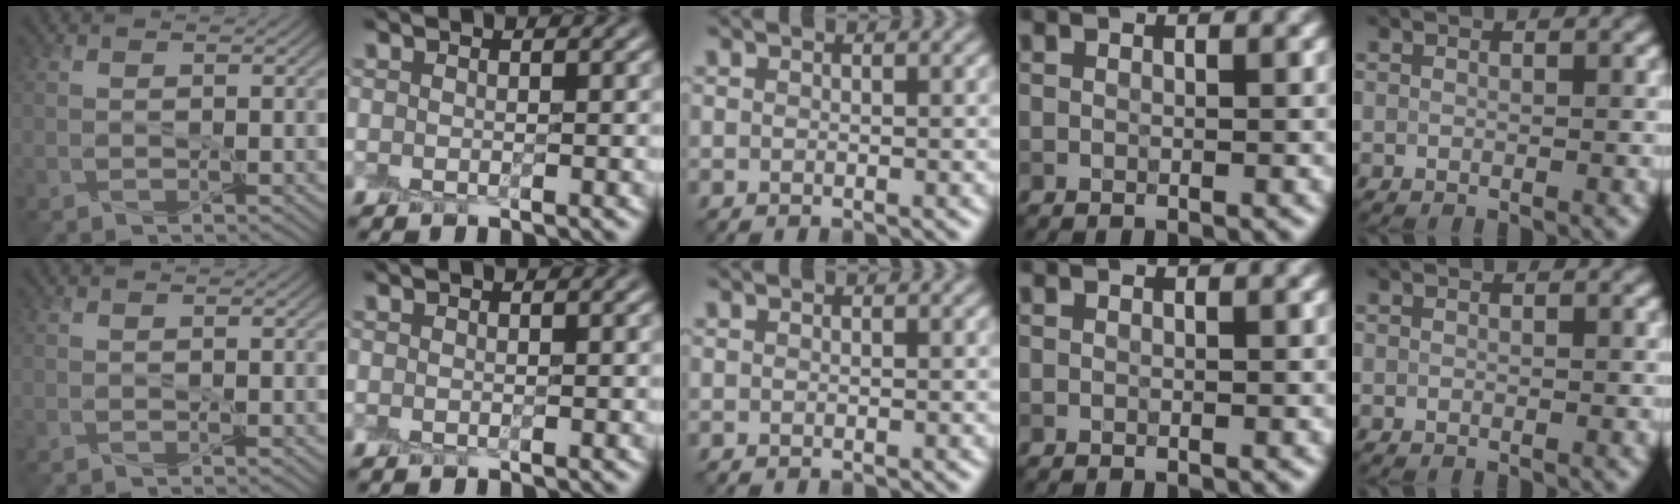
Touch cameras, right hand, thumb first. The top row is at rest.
{}